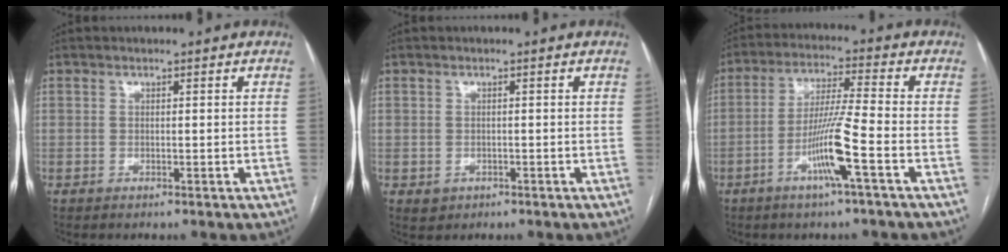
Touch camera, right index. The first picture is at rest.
{"total": 1.8, "force": [-0.5, 1.7, 0.3], "torque": [-0.001, 0.003, 0.000]}
{"total": 9.3, "force": [-3.9, -0.8, 8.4], "torque": [-0.165, -0.004, -0.076]}